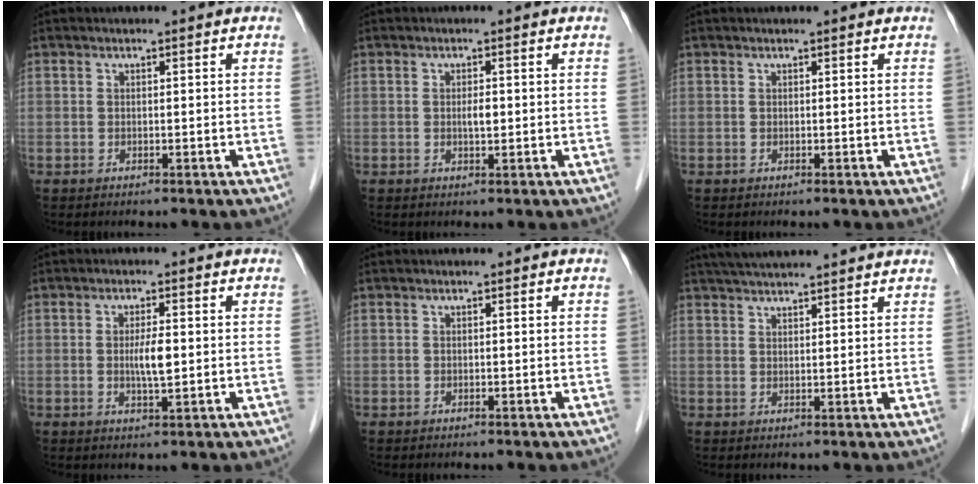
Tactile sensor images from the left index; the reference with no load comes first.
{"total": 1.6, "force": [0.0, 0.5, 1.5], "torque": [-0.027, 0.001, 0.000]}
{"total": 0.0}
{"total": 3.6, "force": [-0.1, 0.6, 3.6], "torque": [-0.068, -0.004, 0.000]}
{"total": 0.0}
{"total": 11.1, "force": [10.1, 0.0, 4.8], "torque": [-0.081, 0.034, 0.135]}